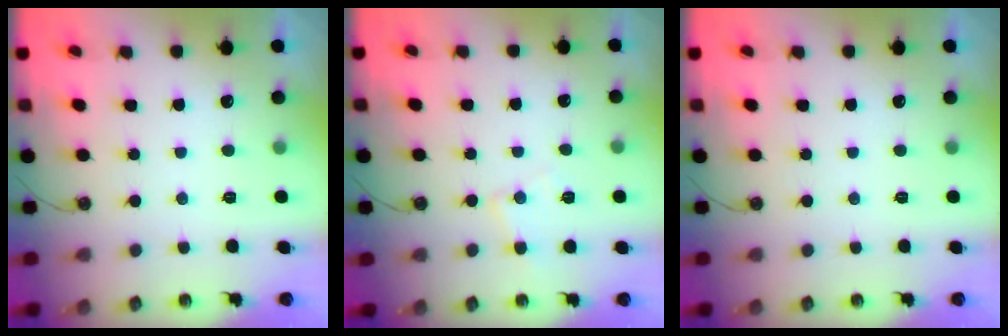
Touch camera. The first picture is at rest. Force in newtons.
{"total": 6.8, "press": 6.8, "slide": 0.3}
{"total": 0.0}